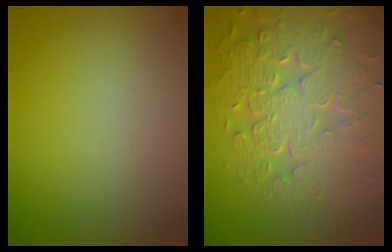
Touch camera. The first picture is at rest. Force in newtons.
{"total": 8.3, "press": 6.0, "slide": 5.8}